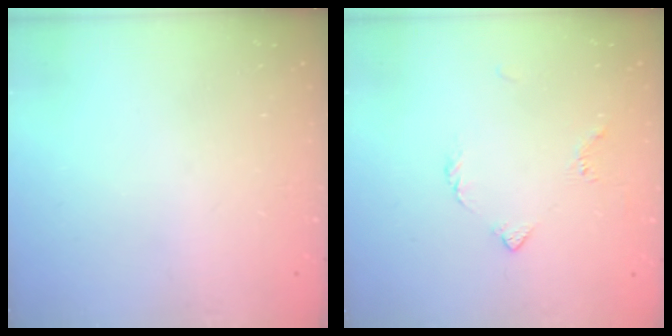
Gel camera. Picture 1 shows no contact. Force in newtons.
{"total": 4.0, "press": 3.9, "slide": 0.8}